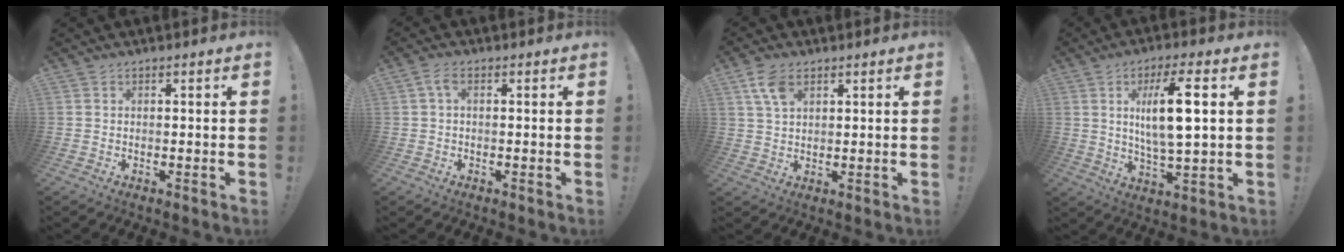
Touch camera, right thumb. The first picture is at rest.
{"total": 2.8, "force": [0.4, 1.0, 2.5], "torque": [-0.059, 0.009, 0.008]}
{"total": 6.3, "force": [3.1, 3.4, 4.2], "torque": [-0.079, -0.005, 0.060]}
{"total": 12.9, "force": [2.9, 2.8, 12.2], "torque": [-0.211, -0.009, 0.038]}